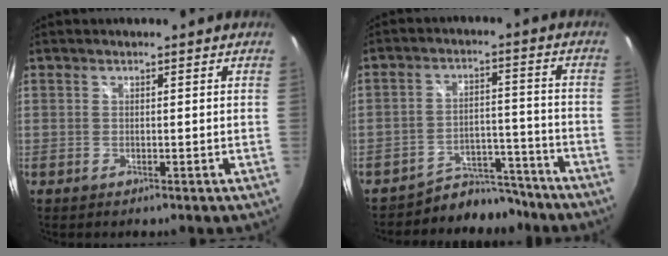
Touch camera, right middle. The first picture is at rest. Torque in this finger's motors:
{"motor_torque": [-0.01, -0.49, -0.31, -0.10]}